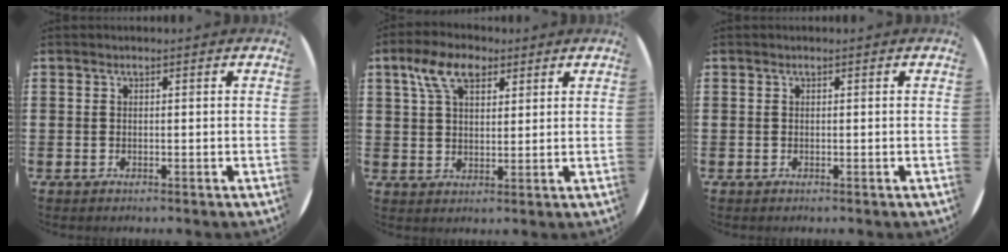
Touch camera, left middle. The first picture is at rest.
{"total": 7.0, "force": [4.2, 3.9, 4.1], "torque": [-0.084, 0.014, 0.075]}
{"total": 0.0}